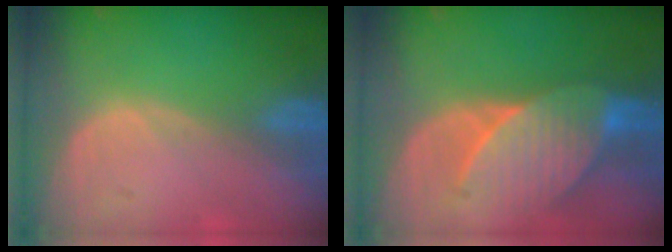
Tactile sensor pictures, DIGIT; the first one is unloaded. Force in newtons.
{"total": 7.7, "press": 7.7, "slide": 0.4}